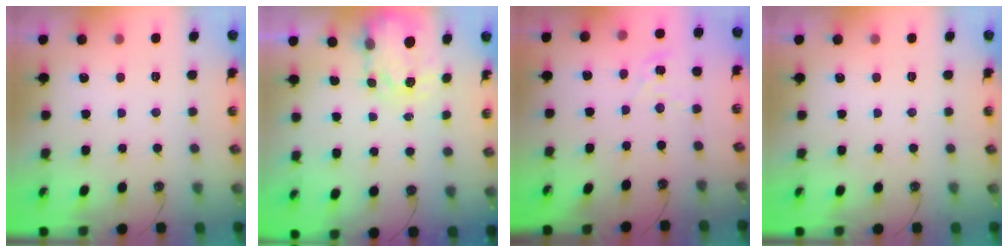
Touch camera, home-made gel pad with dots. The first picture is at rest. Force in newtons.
{"total": 3.6, "press": 3.6, "slide": 0.4}
{"total": 2.5, "press": 2.5, "slide": 0.2}
{"total": 0.0}